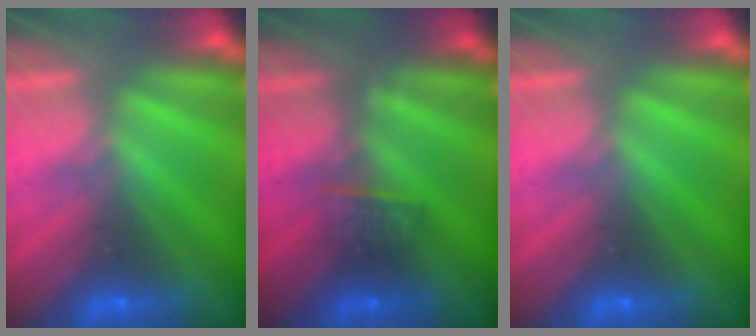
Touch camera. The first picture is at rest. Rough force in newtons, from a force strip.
{"total": 2.6}
{"total": 0.0}